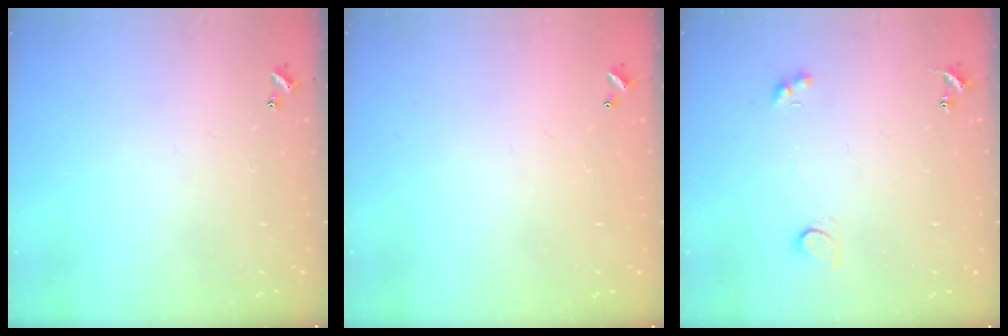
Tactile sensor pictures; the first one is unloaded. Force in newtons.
{"total": 2.8, "press": 2.8, "slide": 0.1}
{"total": 2.8, "press": 2.8, "slide": 0.5}